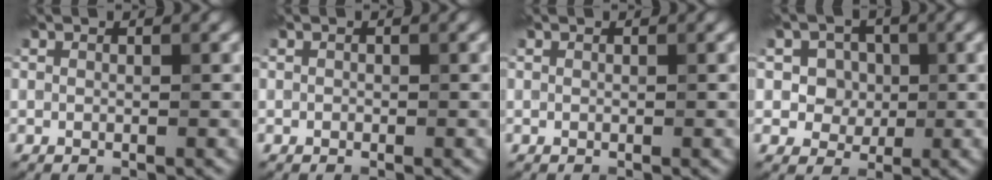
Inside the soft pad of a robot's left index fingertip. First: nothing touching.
{"total": 0.0}
{"total": 0.0}
{"total": 4.5, "force": [1.5, 3.9, 1.6], "torque": [-0.013, 0.014, 0.009]}